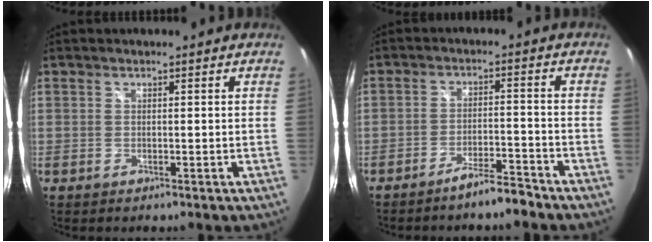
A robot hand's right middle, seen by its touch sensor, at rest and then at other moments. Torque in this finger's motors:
{"motor_torque": [1.17, -0.71, 0.16, 0.07]}